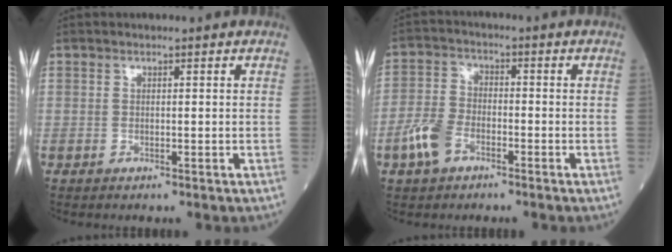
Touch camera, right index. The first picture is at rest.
{"total": 6.1, "force": [-3.3, 3.3, 3.9], "torque": [-0.100, 0.005, -0.069]}